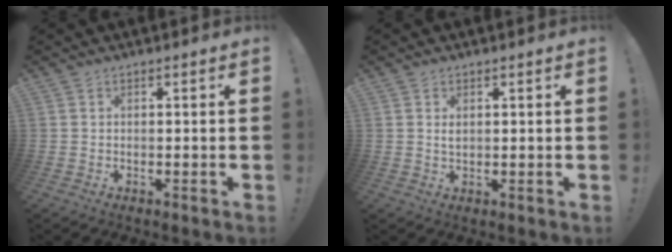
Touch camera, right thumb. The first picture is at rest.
{"total": 1.3, "force": [0.5, 0.8, 0.9], "torque": [-0.008, -0.004, 0.007]}